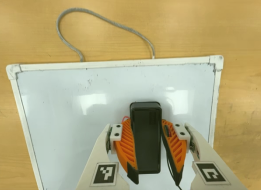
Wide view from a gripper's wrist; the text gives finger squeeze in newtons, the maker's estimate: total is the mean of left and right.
{"total": 12.2, "left": 11.7, "right": 12.6}